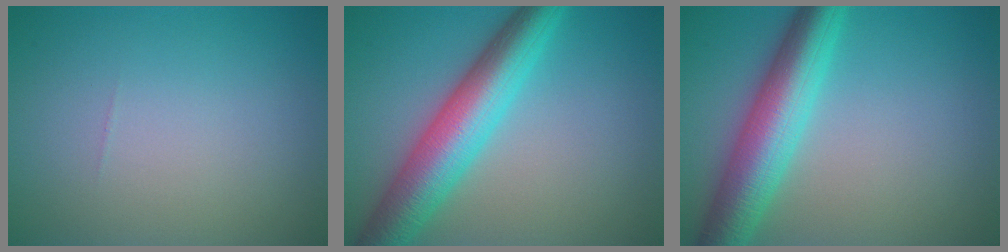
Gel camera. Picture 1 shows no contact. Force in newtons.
{"total": 8.0, "press": 8.0, "slide": 0.2}
{"total": 7.4, "press": 7.4, "slide": 0.2}